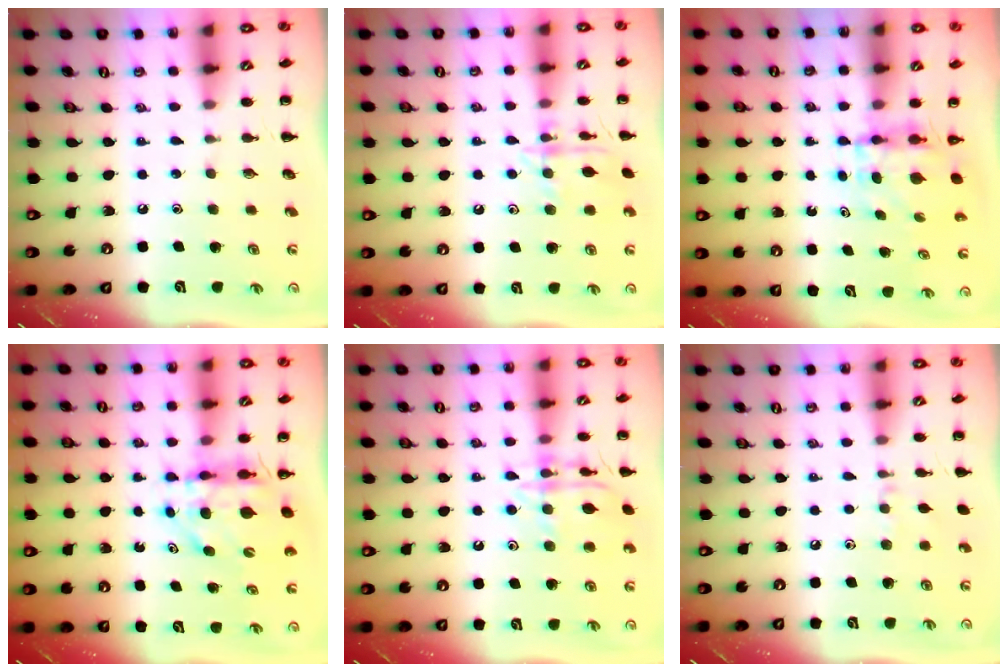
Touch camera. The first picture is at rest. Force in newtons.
{"total": 11.3, "press": 11.3, "slide": 0.9}
{"total": 3.9, "press": 3.9, "slide": 0.3}
{"total": 7.2, "press": 6.6, "slide": 2.9}
{"total": 14.2, "press": 14.1, "slide": 0.9}
{"total": 5.0, "press": 4.7, "slide": 1.6}